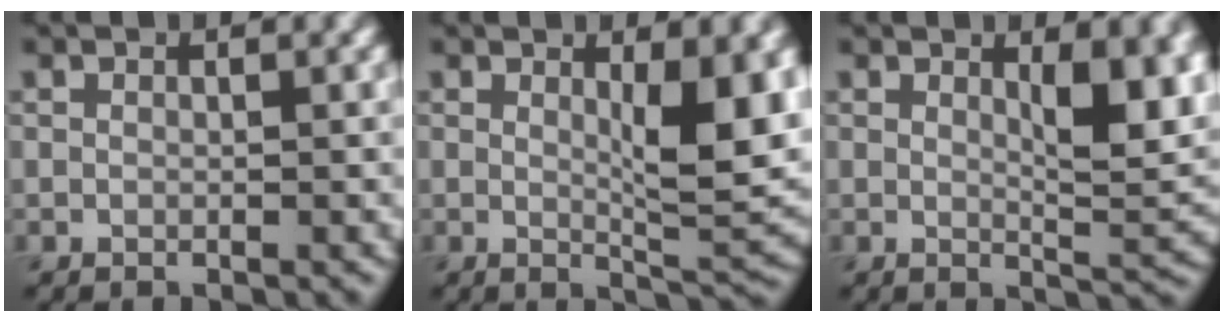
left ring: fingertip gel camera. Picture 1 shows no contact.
{"total": 6.3, "force": [1.1, 1.5, 6.0], "torque": [-0.085, -0.012, 0.023]}
{"total": 5.6, "force": [1.7, 1.8, 5.1], "torque": [-0.067, -0.007, 0.031]}